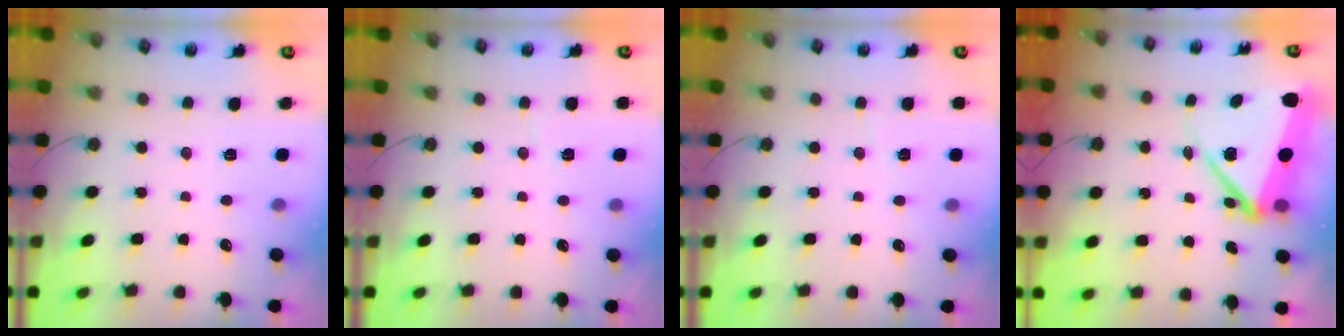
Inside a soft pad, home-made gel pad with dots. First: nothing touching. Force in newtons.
{"total": 3.9, "press": 3.6, "slide": 1.6}
{"total": 3.0, "press": 2.8, "slide": 1.0}
{"total": 10.0, "press": 9.9, "slide": 1.7}